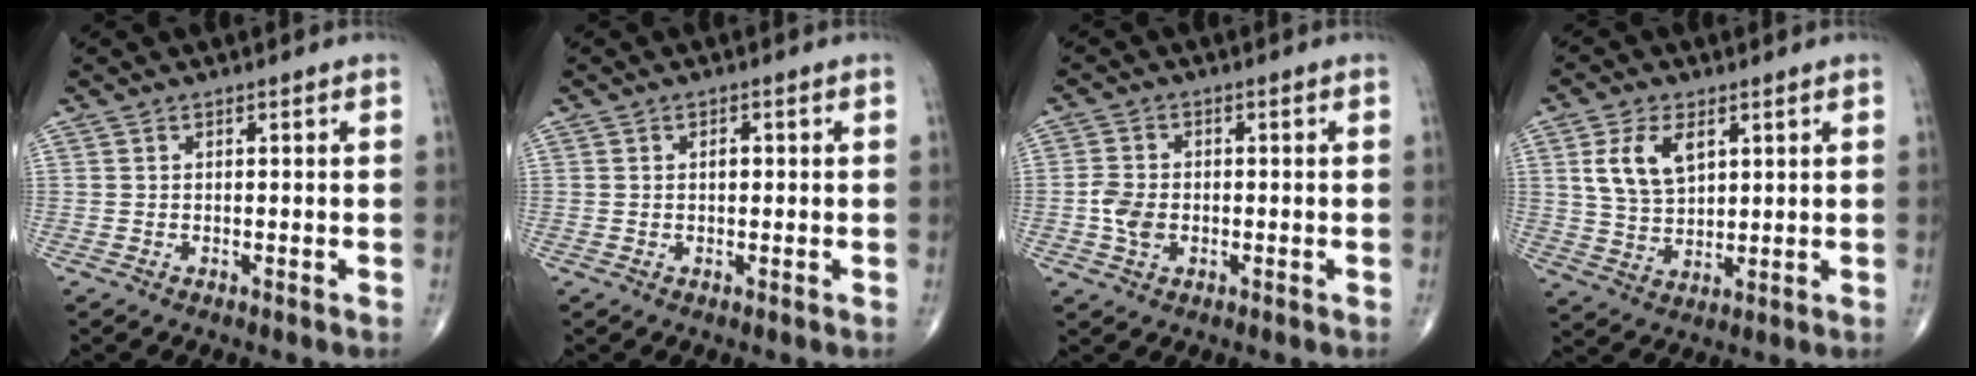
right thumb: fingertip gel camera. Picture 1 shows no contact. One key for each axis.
{"total": 1.5, "fx": 0.2, "fy": 0.9, "fz": 1.2, "tx": -0.018, "ty": 0.002, "tz": 0.001}
{"total": 4.5, "fx": -0.9, "fy": 3.2, "fz": 3.0, "tx": -0.058, "ty": 0.006, "tz": -0.018}
{"total": 8.9, "fx": 3.3, "fy": 5.3, "fz": 6.3, "tx": -0.110, "ty": -0.011, "tz": 0.067}